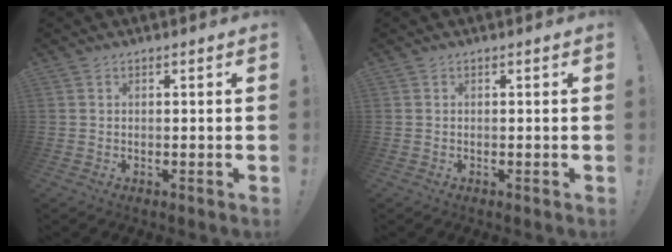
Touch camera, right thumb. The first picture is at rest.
{"total": 0.0}